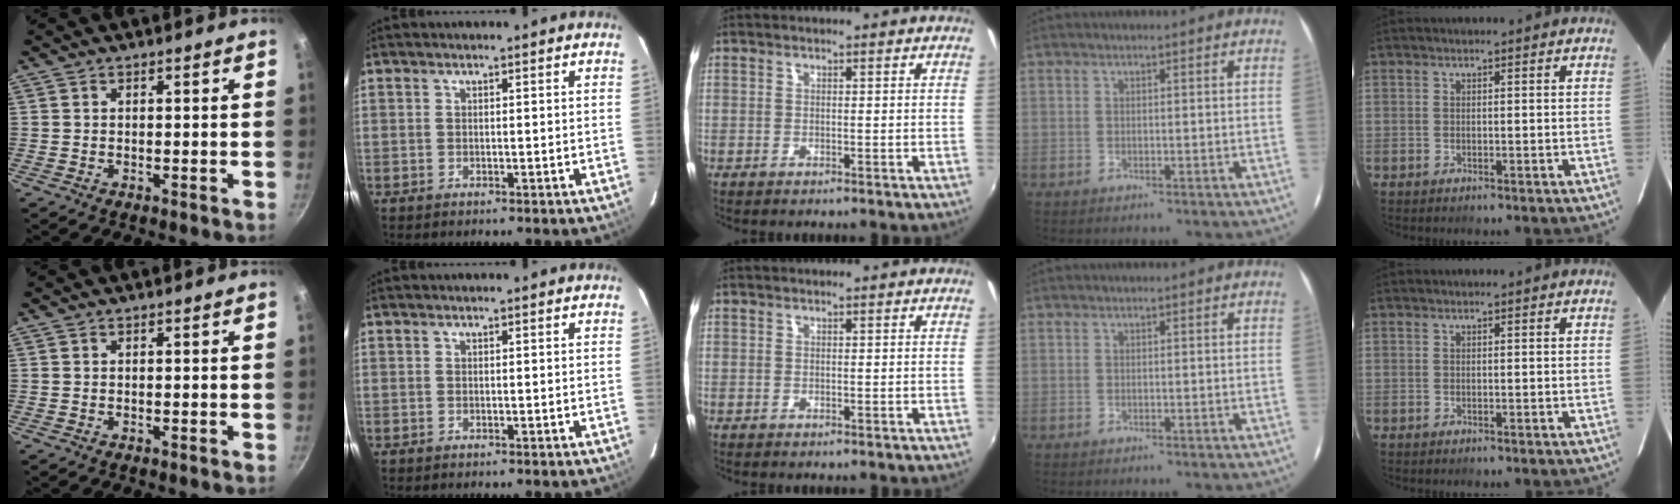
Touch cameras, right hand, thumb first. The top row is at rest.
{}